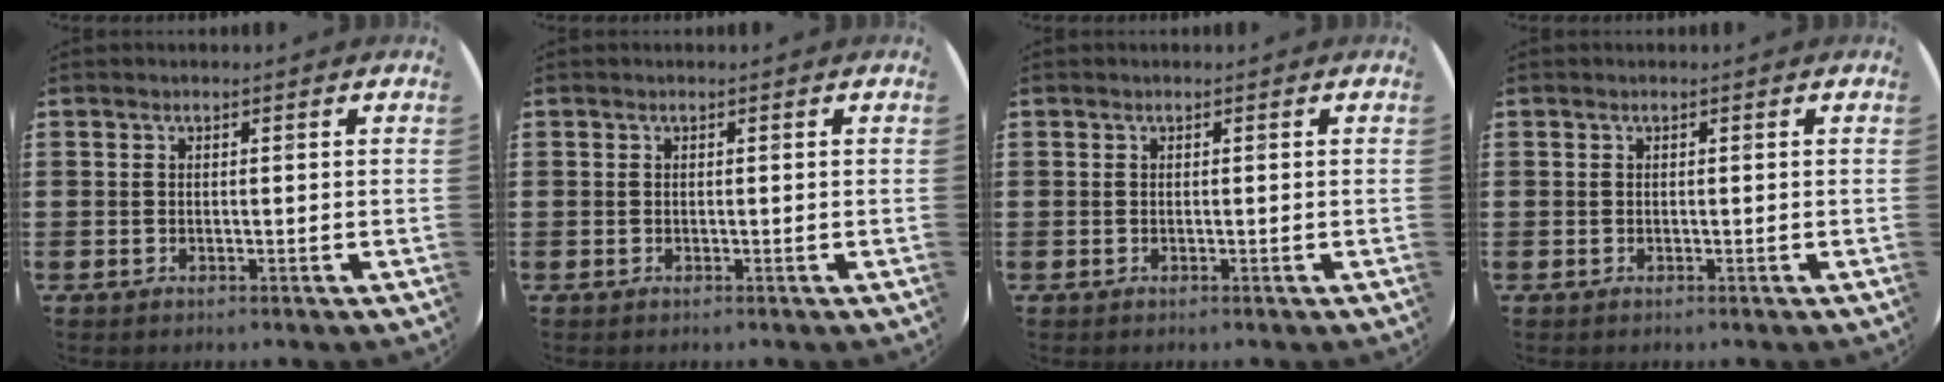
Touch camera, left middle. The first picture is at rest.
{"total": 0.0}
{"total": 0.0}
{"total": 0.0}